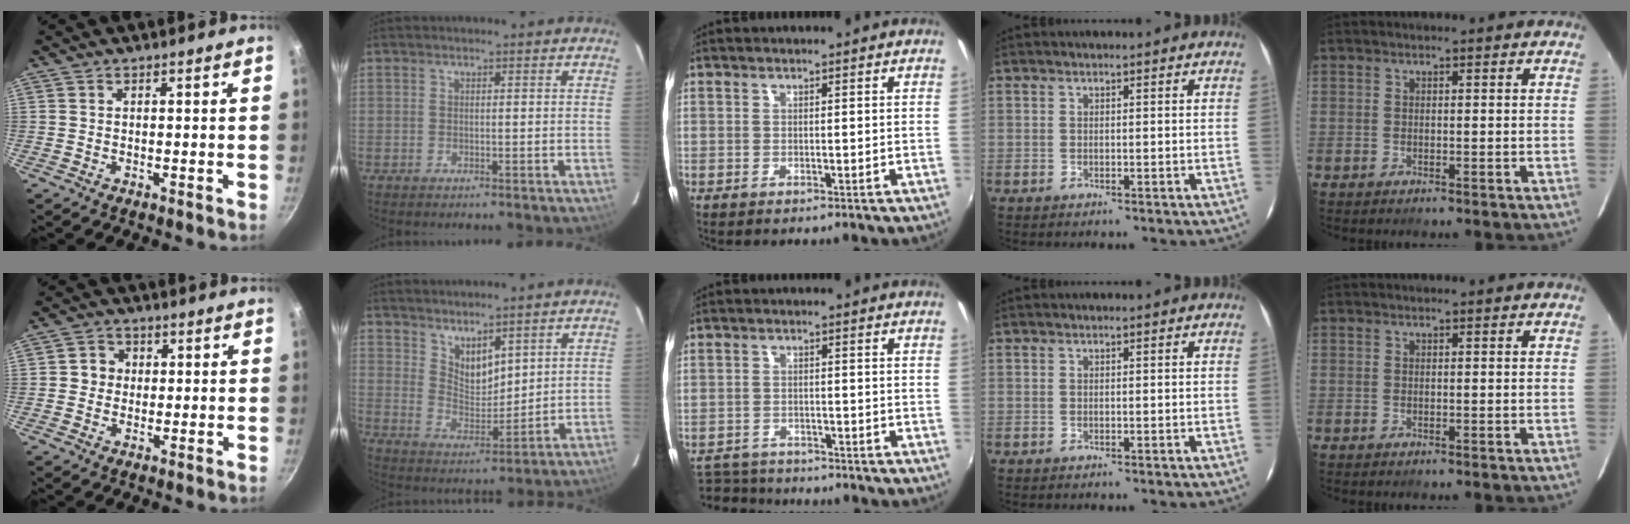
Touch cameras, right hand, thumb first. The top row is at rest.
{"thumb": {"total": 4.1, "force": [0.3, 3.9, 1.4], "torque": [0.003, 0.005, -0.003]}, "index": {"total": 6.8, "force": [5.2, 3.1, 3.2], "torque": [-0.047, -0.005, 0.102]}, "middle": {"total": 7.0, "force": [-6.6, 2.2, 1.2], "torque": [-0.046, -0.005, -0.110]}}